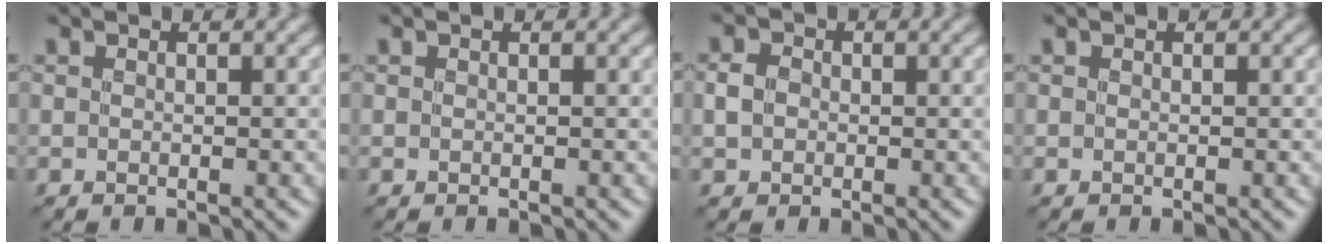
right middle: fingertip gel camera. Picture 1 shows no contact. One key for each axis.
{"total": 0.0}
{"total": 1.8, "fx": 0.0, "fy": 1.6, "fz": 0.9, "tx": -0.019, "ty": 0.000, "tz": -0.006}
{"total": 0.0}